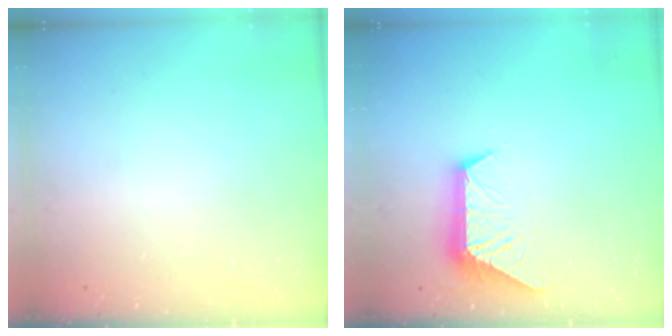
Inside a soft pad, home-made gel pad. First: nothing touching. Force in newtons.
{"total": 9.3, "press": 9.2, "slide": 0.7}